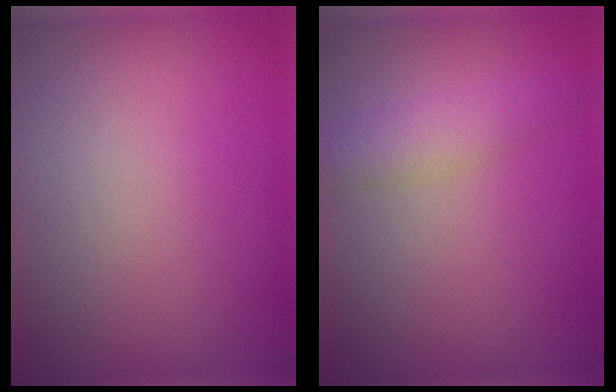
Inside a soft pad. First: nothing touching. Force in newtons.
{"total": 2.7, "press": 2.7, "slide": 0.0}